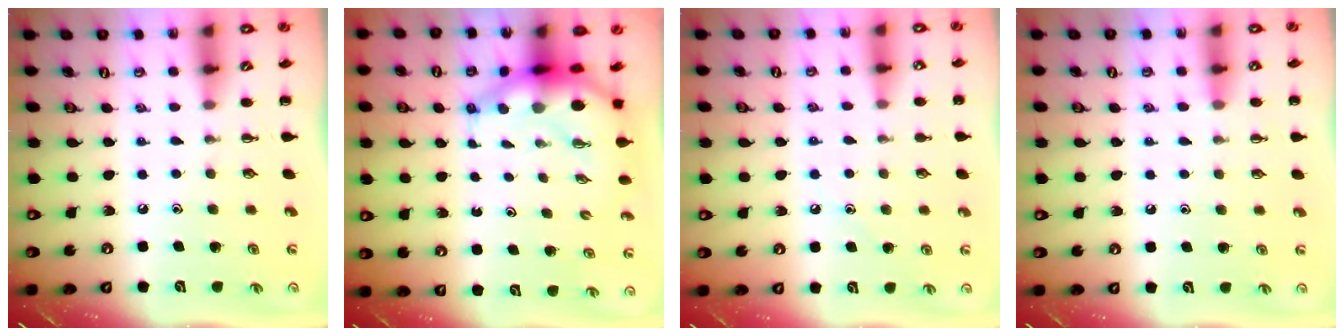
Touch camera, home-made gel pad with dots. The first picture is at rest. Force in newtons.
{"total": 6.4, "press": 6.2, "slide": 1.8}
{"total": 6.6, "press": 6.3, "slide": 1.9}
{"total": 5.9, "press": 5.5, "slide": 2.0}